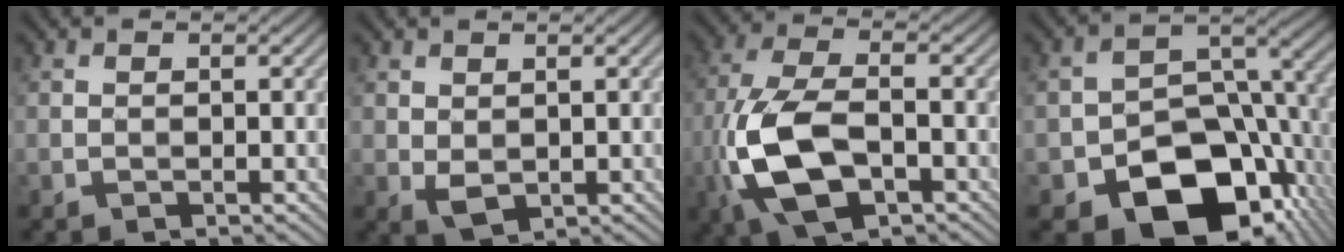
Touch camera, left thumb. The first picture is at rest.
{"total": 1.2, "force": [0.7, 0.7, 0.7], "torque": [-0.018, -0.001, 0.016]}
{"total": 11.0, "force": [-3.5, 5.0, 9.2], "torque": [-0.218, -0.008, -0.077]}
{"total": 14.9, "force": [-7.0, 9.5, 9.1], "torque": [-0.120, -0.030, -0.117]}